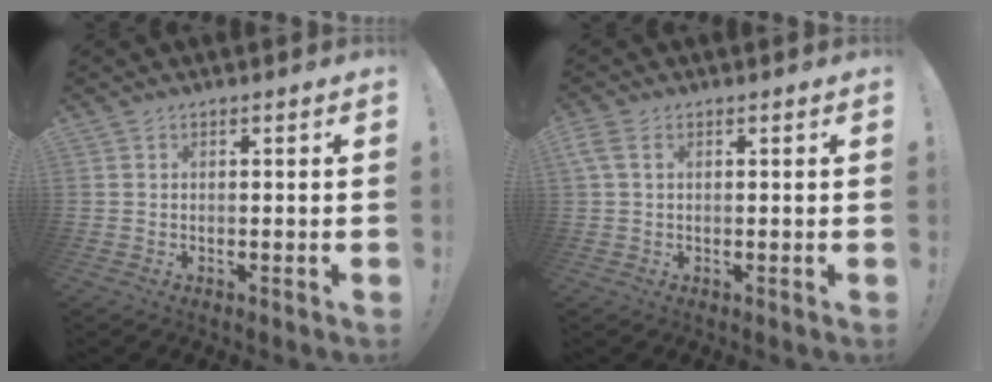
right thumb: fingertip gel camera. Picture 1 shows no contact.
{"total": 3.6, "force": [1.2, 2.3, 2.4], "torque": [-0.048, -0.001, 0.022]}